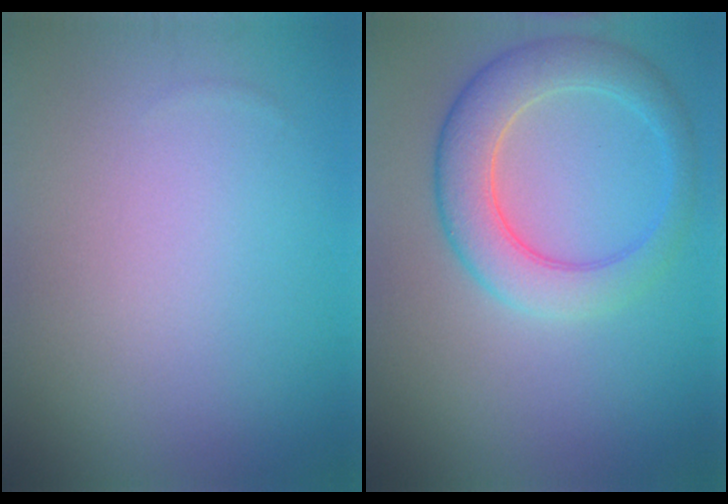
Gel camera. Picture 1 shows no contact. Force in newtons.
{"total": 5.6, "press": 5.5, "slide": 0.3}